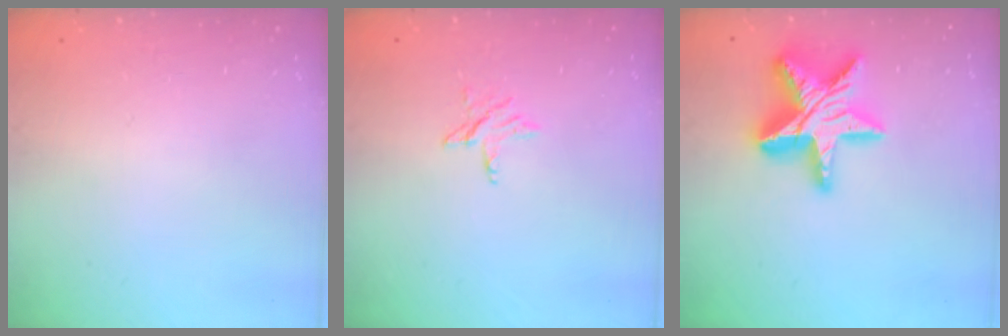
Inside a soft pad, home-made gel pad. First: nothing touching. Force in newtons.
{"total": 3.4, "press": 3.4, "slide": 0.3}
{"total": 22.8, "press": 22.7, "slide": 2.0}